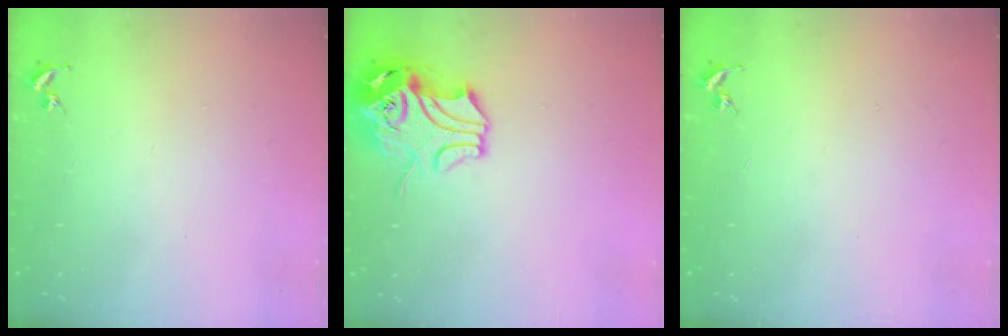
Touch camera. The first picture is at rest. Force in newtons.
{"total": 12.4, "press": 12.2, "slide": 2.1}
{"total": 0.0}